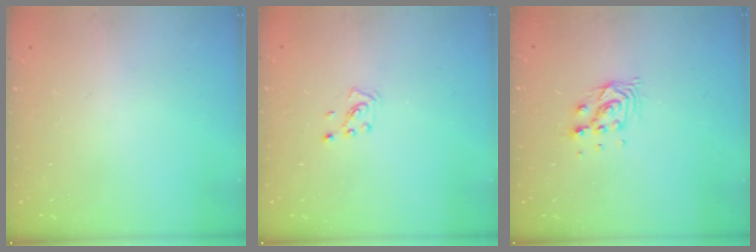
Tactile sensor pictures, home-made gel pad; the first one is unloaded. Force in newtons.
{"total": 2.0, "press": 2.0, "slide": 0.6}
{"total": 6.8, "press": 6.8, "slide": 0.5}